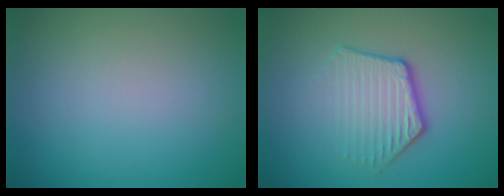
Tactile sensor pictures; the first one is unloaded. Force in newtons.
{"total": 4.0, "press": 2.9, "slide": 2.8}